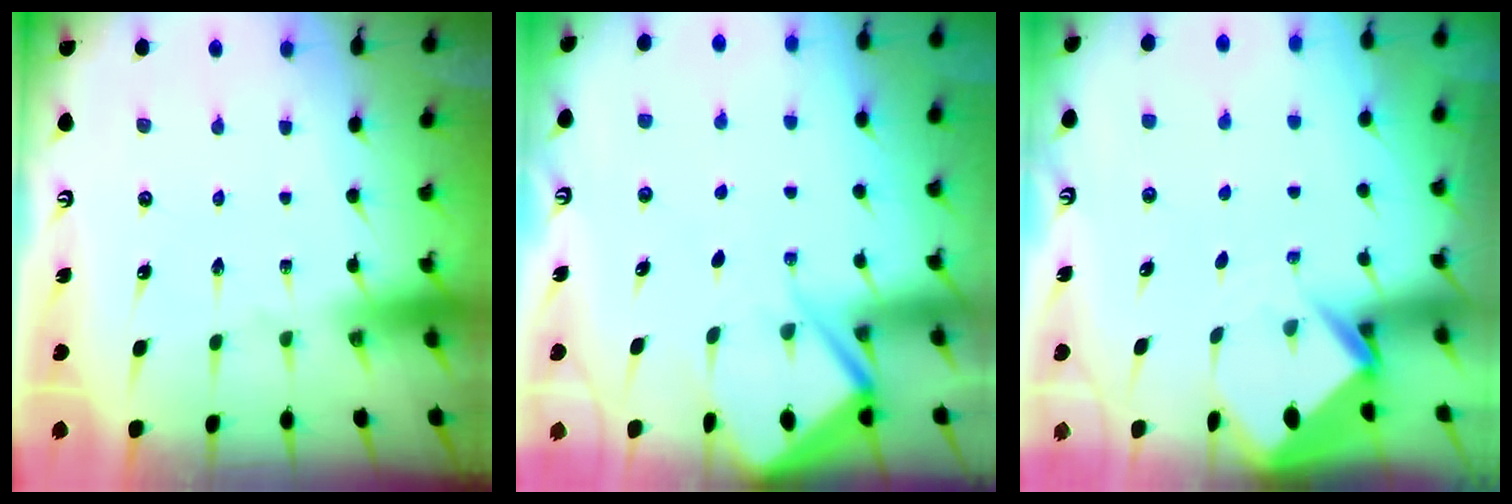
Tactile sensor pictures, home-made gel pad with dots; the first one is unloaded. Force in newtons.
{"total": 5.8, "press": 5.8, "slide": 0.6}
{"total": 3.8, "press": 3.8, "slide": 0.2}